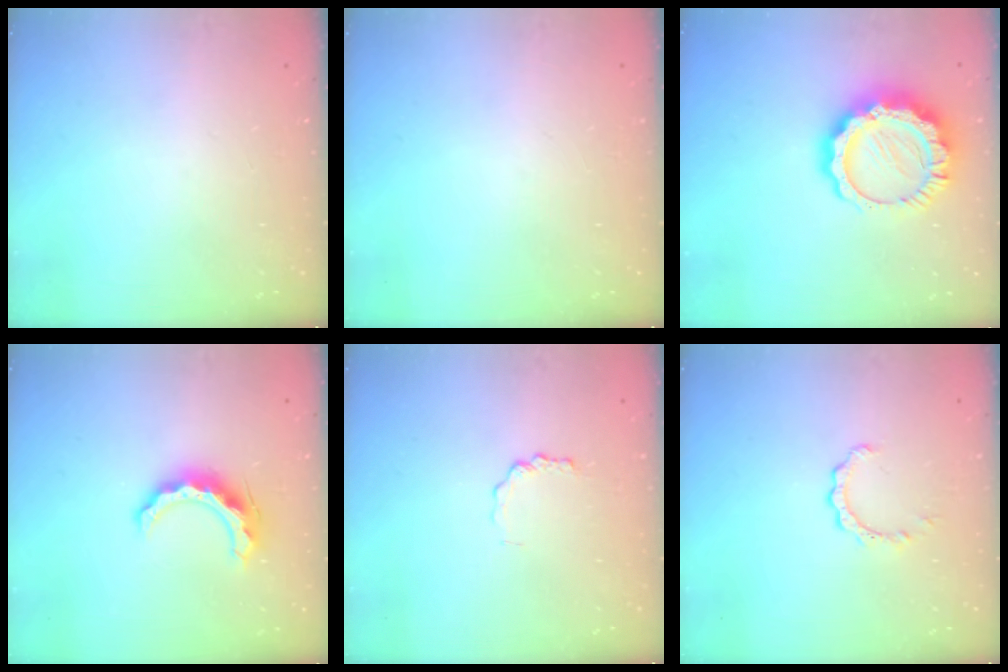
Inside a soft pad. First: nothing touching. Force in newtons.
{"total": 0.0}
{"total": 14.7, "press": 14.6, "slide": 1.3}
{"total": 11.2, "press": 11.2, "slide": 0.6}
{"total": 2.0, "press": 2.0, "slide": 0.1}
{"total": 2.4, "press": 2.3, "slide": 0.3}